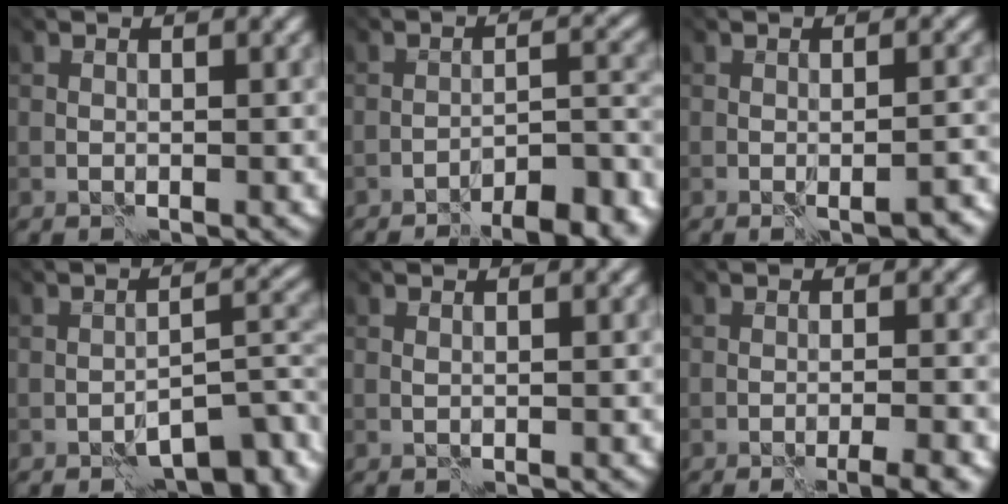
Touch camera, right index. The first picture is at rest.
{"total": 8.1, "force": [-7.6, 0.8, 2.7], "torque": [-0.019, 0.013, -0.081]}
{"total": 1.8, "force": [-1.5, -0.2, 0.9], "torque": [-0.006, 0.000, -0.010]}
{"total": 5.6, "force": [-5.1, 0.5, 2.4], "torque": [-0.019, 0.015, -0.059]}
{"total": 0.8, "force": [0.5, 0.2, 0.5], "torque": [-0.006, 0.000, 0.005]}
{"total": 4.1, "force": [-2.8, 0.6, 2.9], "torque": [-0.019, 0.016, -0.036]}